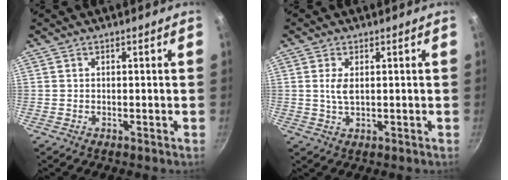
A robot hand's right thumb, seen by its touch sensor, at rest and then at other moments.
{"total": 3.1, "force": [0.6, 1.5, 2.7], "torque": [-0.051, -0.005, 0.013]}